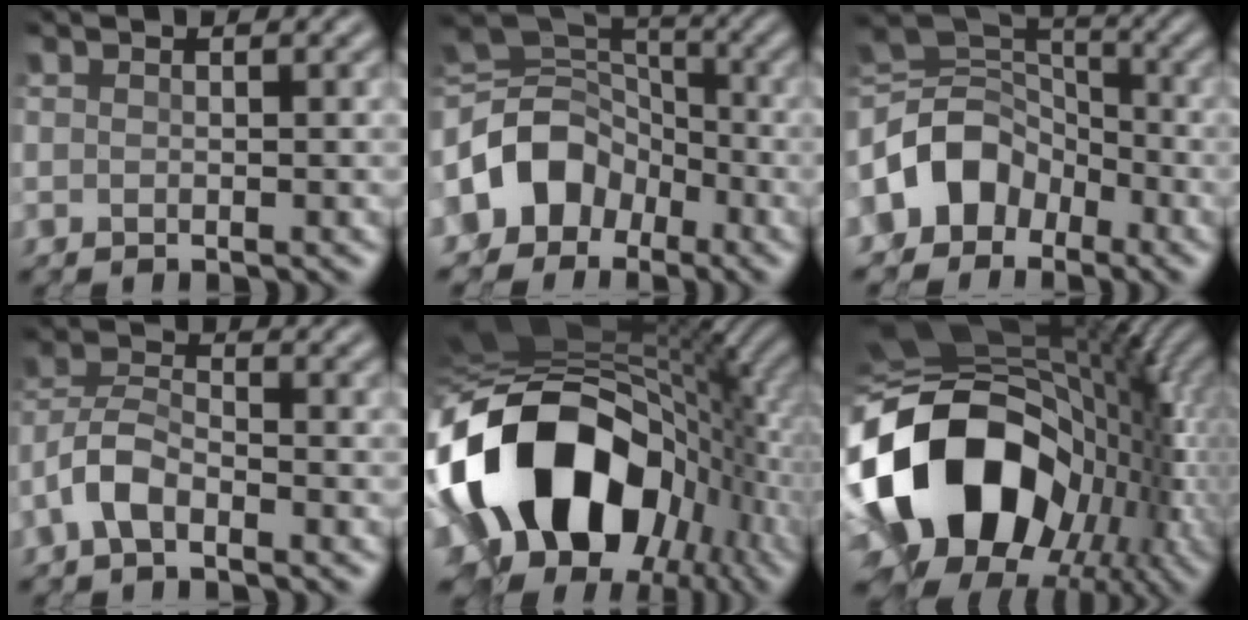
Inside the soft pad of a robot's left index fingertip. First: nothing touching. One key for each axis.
{"total": 7.9, "fx": -2.8, "fy": 6.0, "fz": 4.2, "tx": -0.074, "ty": 0.017, "tz": -0.064}
{"total": 7.0, "fx": -2.9, "fy": 5.2, "fz": 3.6, "tx": -0.058, "ty": 0.018, "tz": -0.067}
{"total": 3.6, "fx": -2.2, "fy": 1.6, "fz": 2.4, "tx": -0.055, "ty": 0.013, "tz": -0.051}
{"total": 19.0, "fx": -4.3, "fy": 13.2, "fz": 12.9, "tx": -0.261, "ty": -0.002, "tz": -0.072}
{"total": 18.6, "fx": -5.0, "fy": 13.1, "fz": 12.3, "tx": -0.251, "ty": -0.013, "tz": -0.085}